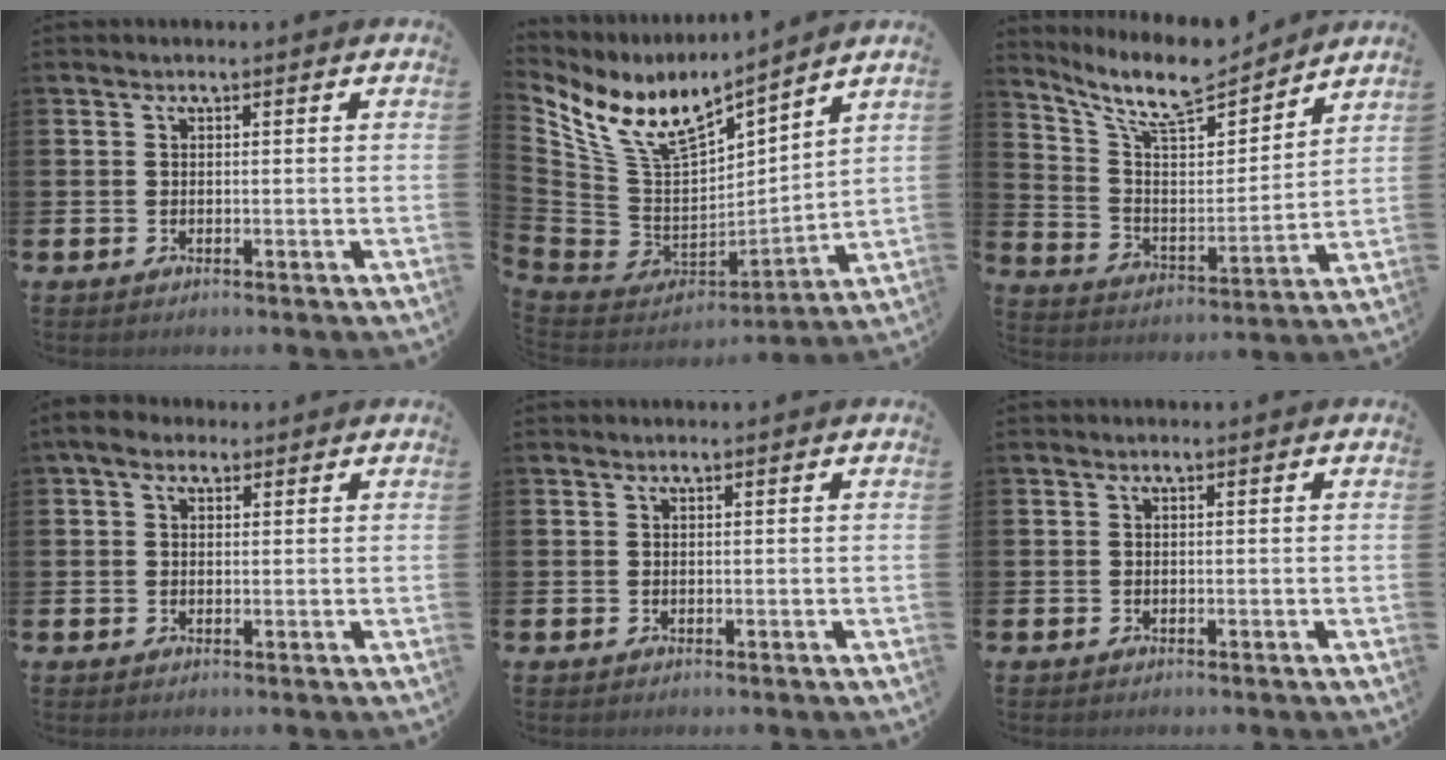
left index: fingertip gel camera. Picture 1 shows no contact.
{"total": 10.7, "force": [9.1, 3.3, 4.6], "torque": [-0.135, -0.058, 0.164]}
{"total": 9.8, "force": [8.4, 2.6, 4.2], "torque": [-0.112, -0.056, 0.146]}
{"total": 3.8, "force": [2.6, 2.2, 1.6], "torque": [-0.021, 0.000, 0.043]}
{"total": 0.0}
{"total": 0.0}